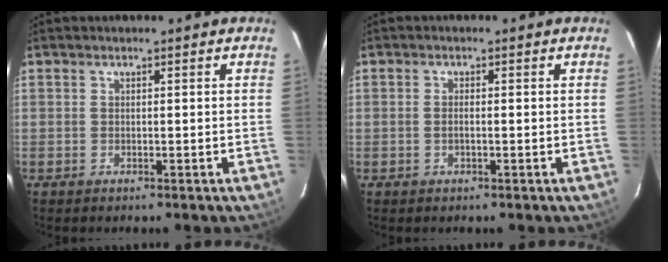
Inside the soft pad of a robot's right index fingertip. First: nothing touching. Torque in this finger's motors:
{"motor_torque": [-0.09, 0.05, -0.06, -0.01]}